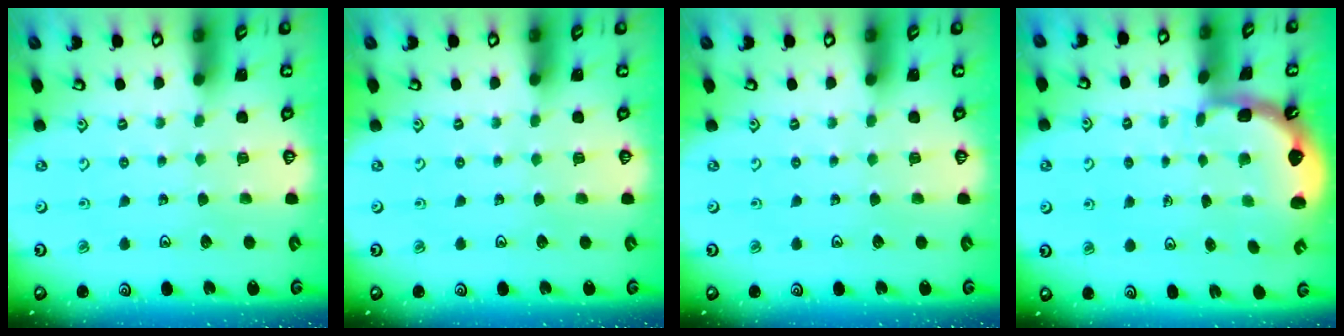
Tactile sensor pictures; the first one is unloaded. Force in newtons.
{"total": 0.0}
{"total": 0.0}
{"total": 2.3, "press": 1.7, "slide": 1.6}